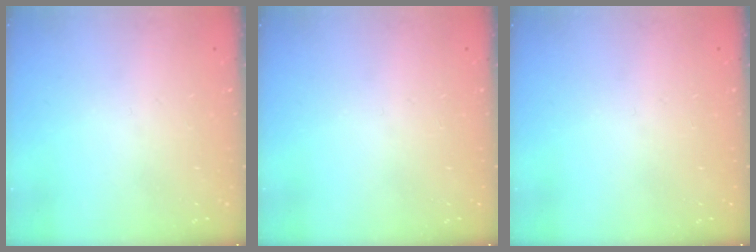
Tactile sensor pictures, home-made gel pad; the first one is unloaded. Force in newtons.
{"total": 0.0}
{"total": 0.0}